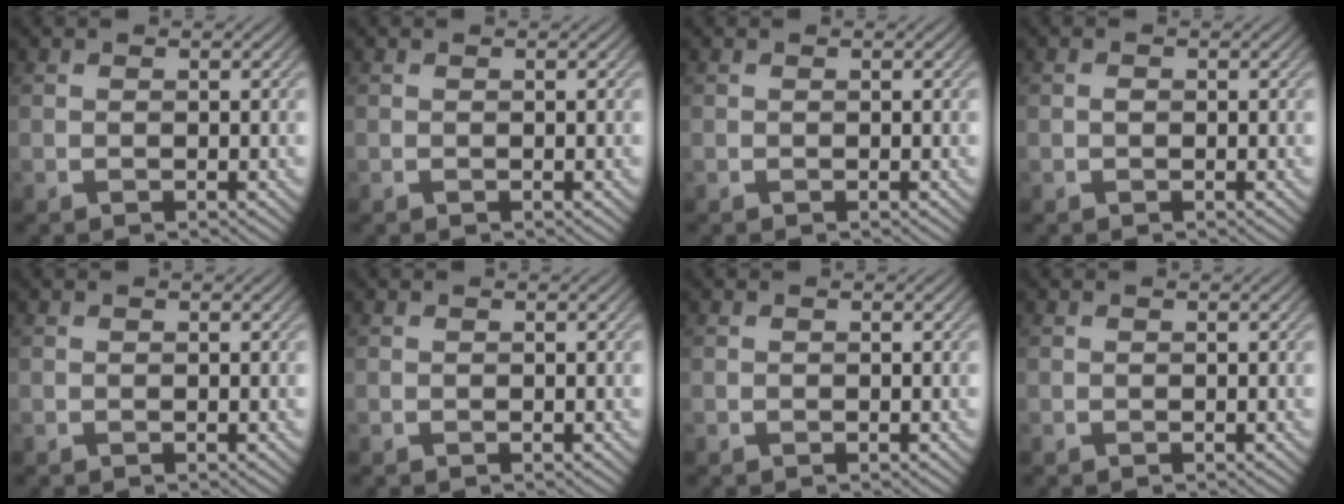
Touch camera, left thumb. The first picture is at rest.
{"total": 0.0}
{"total": 0.0}
{"total": 0.6, "force": [-0.1, 0.5, 0.4], "torque": [-0.007, -0.001, -0.003]}
{"total": 0.0}
{"total": 0.0}
{"total": 0.0}
{"total": 0.0}